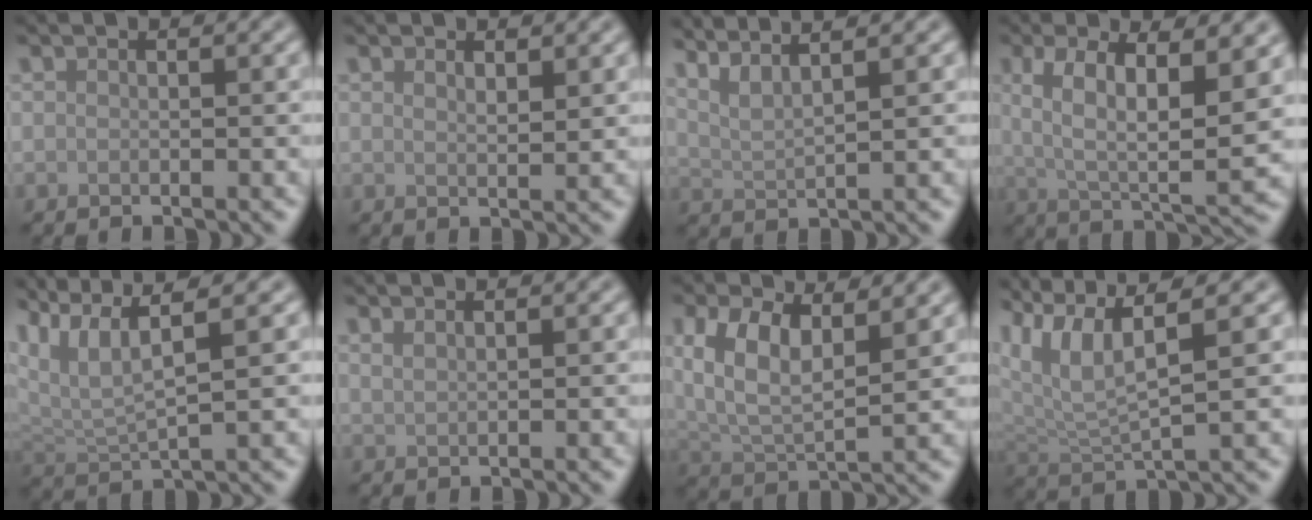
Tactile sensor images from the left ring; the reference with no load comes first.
{"total": 1.3, "force": [1.0, 0.3, 0.8], "torque": [-0.013, -0.002, 0.017]}
{"total": 5.3, "force": [4.1, 1.1, 3.2], "torque": [-0.052, 0.024, 0.047]}
{"total": 9.1, "force": [2.3, 3.5, 8.1], "torque": [-0.147, -0.004, 0.036]}
{"total": 6.4, "force": [3.8, 1.4, 4.9], "torque": [-0.104, 0.011, 0.076]}
{"total": 1.1, "force": [0.9, 0.3, 0.5], "torque": [-0.008, -0.001, 0.016]}
{"total": 7.5, "force": [3.3, 3.7, 5.6], "torque": [-0.117, 0.000, 0.056]}
{"total": 6.6, "force": [3.2, 1.8, 5.4], "torque": [-0.117, 0.007, 0.065]}